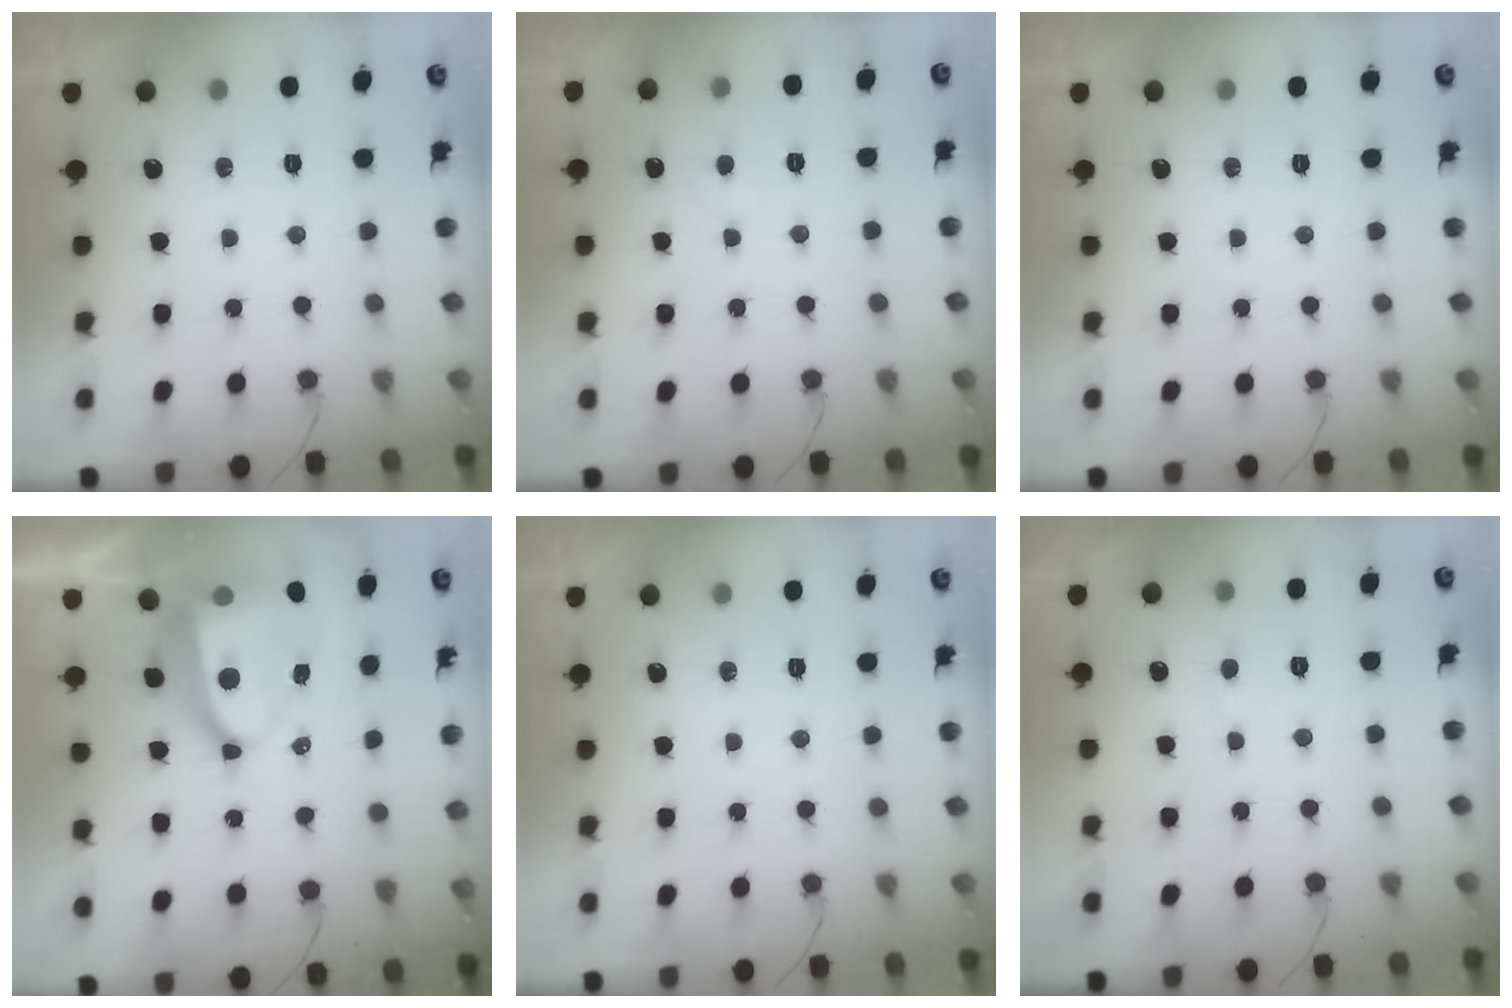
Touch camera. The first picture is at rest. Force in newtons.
{"total": 3.3, "press": 3.3, "slide": 0.3}
{"total": 0.0}
{"total": 10.2, "press": 10.2, "slide": 1.1}
{"total": 0.0}
{"total": 2.2, "press": 2.2, "slide": 0.2}